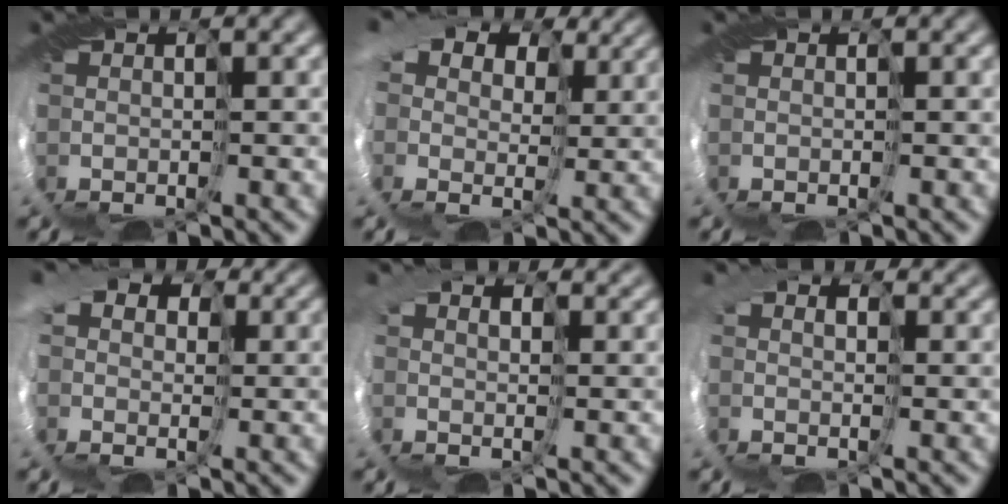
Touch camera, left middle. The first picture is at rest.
{"total": 12.1, "force": [5.8, 8.4, 6.5], "torque": [-0.154, 0.036, 0.077]}
{"total": 0.0}
{"total": 9.9, "force": [4.0, 7.2, 5.4], "torque": [-0.122, 0.032, 0.030]}
{"total": 4.5, "force": [3.0, 2.9, 1.7], "torque": [-0.060, 0.019, 0.040]}
{"total": 5.0, "force": [2.8, 3.4, 2.3], "torque": [-0.067, 0.019, 0.029]}